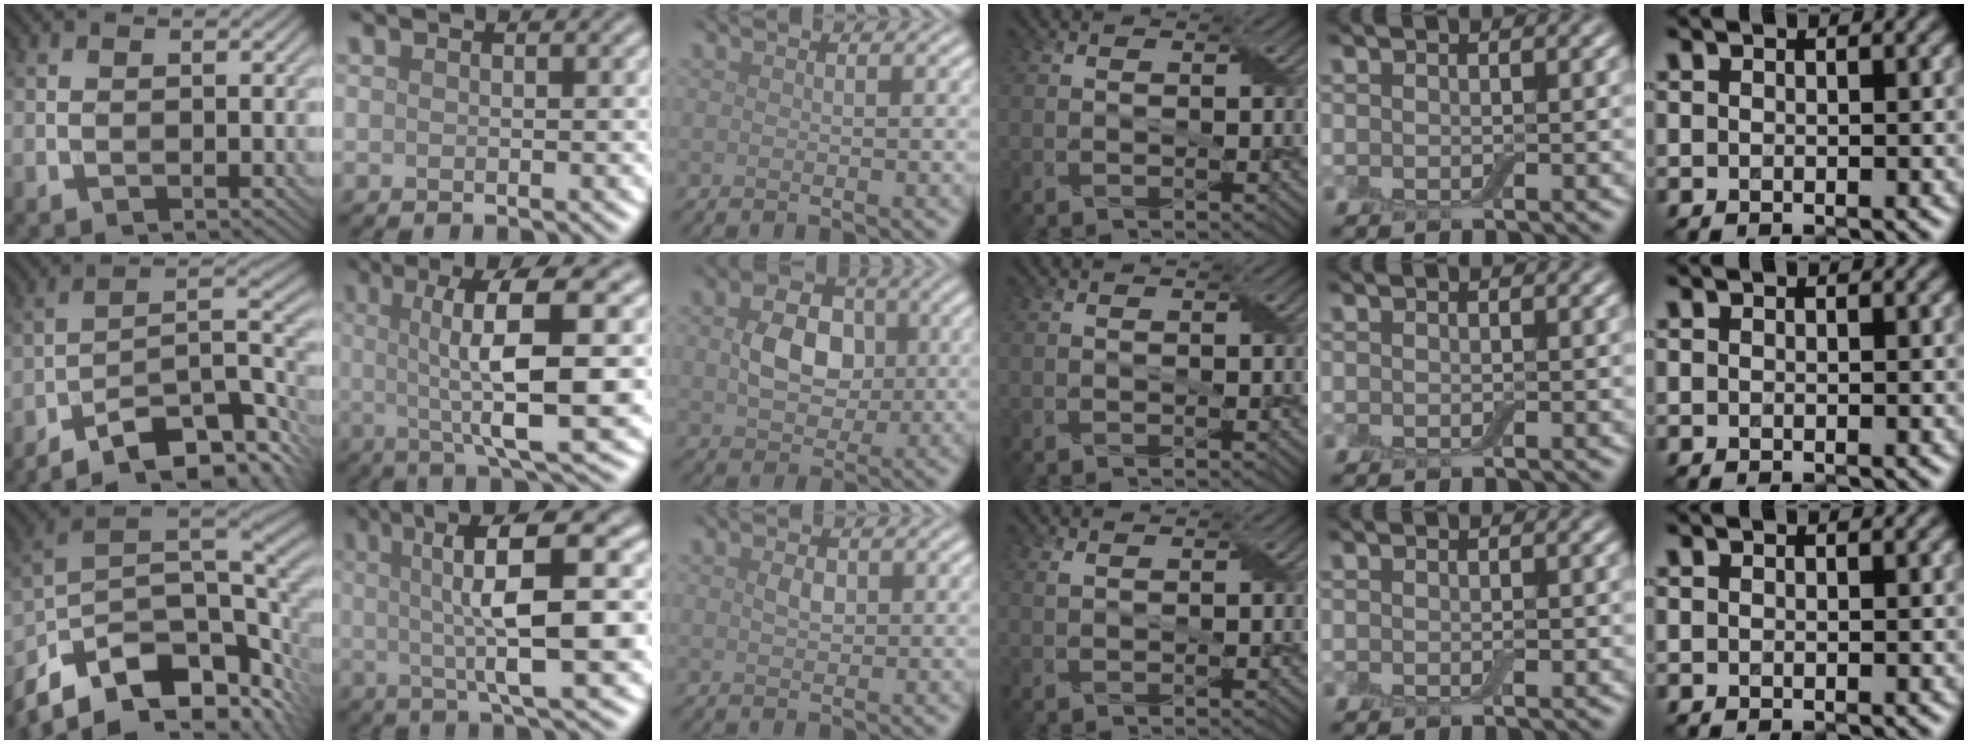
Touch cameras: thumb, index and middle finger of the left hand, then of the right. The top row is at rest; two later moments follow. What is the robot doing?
{"motion": "wrap", "object": "adhesive wrap"}